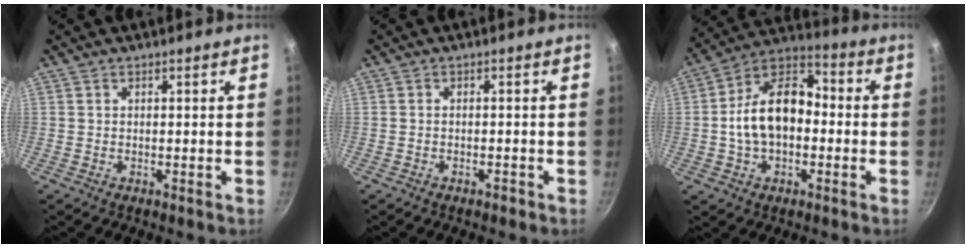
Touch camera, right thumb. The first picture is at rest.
{"total": 1.1, "force": [-0.9, 0.4, 0.6], "torque": [-0.012, 0.013, -0.010]}
{"total": 15.6, "force": [-1.1, 10.2, 11.8], "torque": [-0.173, 0.047, -0.037]}